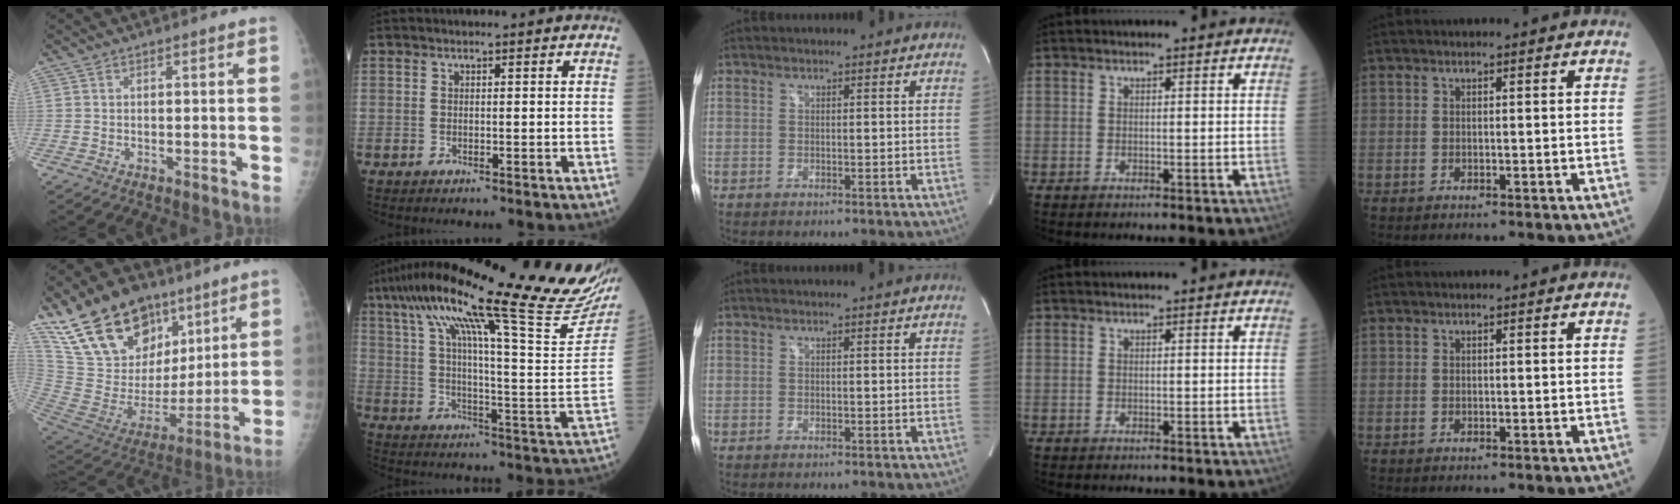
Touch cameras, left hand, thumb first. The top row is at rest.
{"thumb": {"total": 25.2, "force": [15.6, 14.8, 13.2], "torque": [-0.196, -0.032, 0.288]}, "index": {"total": 34.5, "force": [26.9, 2.5, 21.4], "torque": [-0.288, -0.025, 0.359]}}